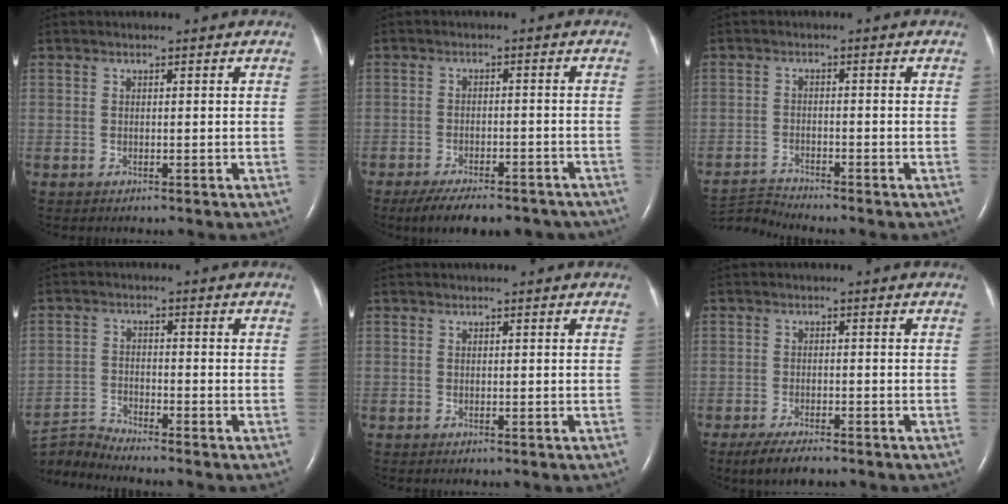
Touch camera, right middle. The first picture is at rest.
{"total": 13.5, "force": [-11.2, 4.5, 6.1], "torque": [-0.100, -0.001, -0.149]}
{"total": 3.8, "force": [-3.5, -1.4, -0.8], "torque": [0.004, -0.018, -0.066]}
{"total": 5.9, "force": [-5.6, -1.8, -0.5], "torque": [-0.009, -0.003, -0.107]}
{"total": 0.0}
{"total": 5.0, "force": [-3.8, 1.2, 3.0], "torque": [-0.056, -0.009, -0.062]}